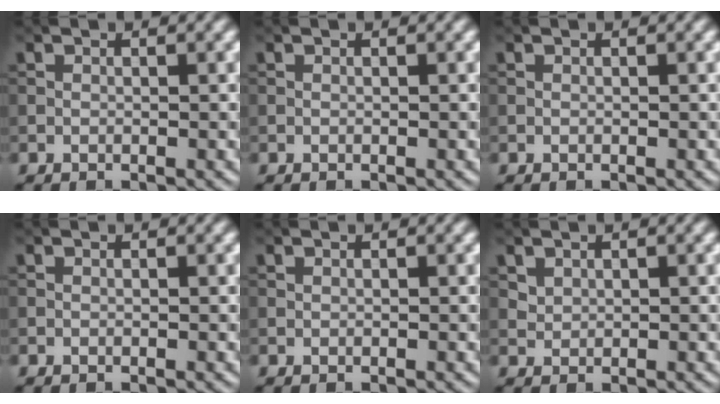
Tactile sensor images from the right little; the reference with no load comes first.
{"total": 0.0}
{"total": 0.0}
{"total": 0.0}
{"total": 0.0}
{"total": 1.1, "force": [0.7, 0.7, 0.3], "torque": [-0.009, -0.004, 0.020]}